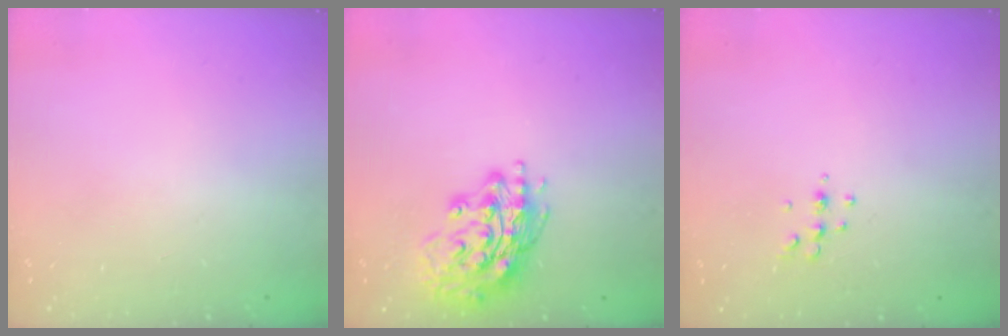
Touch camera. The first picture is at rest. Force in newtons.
{"total": 16.3, "press": 16.1, "slide": 2.8}
{"total": 4.5, "press": 4.3, "slide": 1.2}